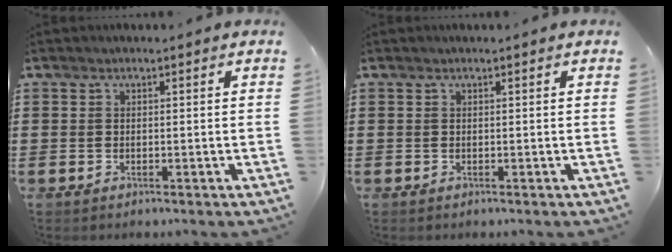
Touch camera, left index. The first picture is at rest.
{"total": 0.0}